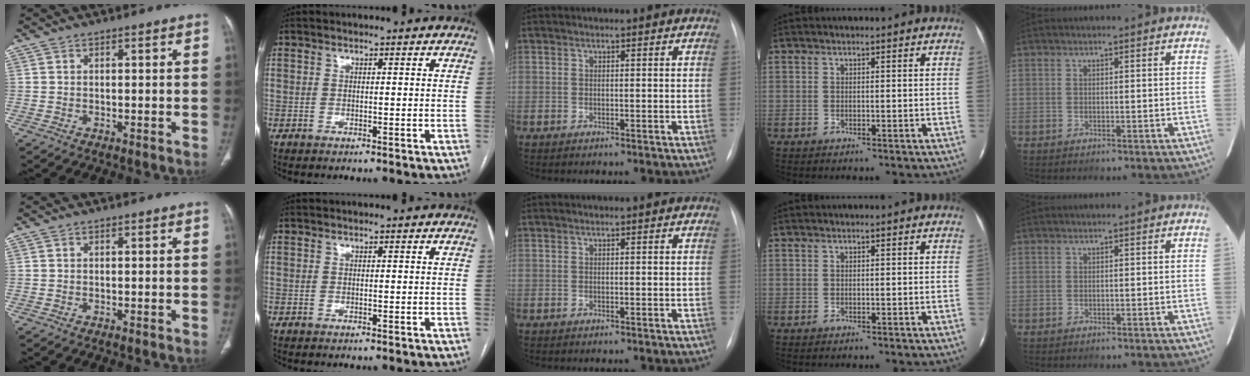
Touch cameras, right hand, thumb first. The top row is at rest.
{}